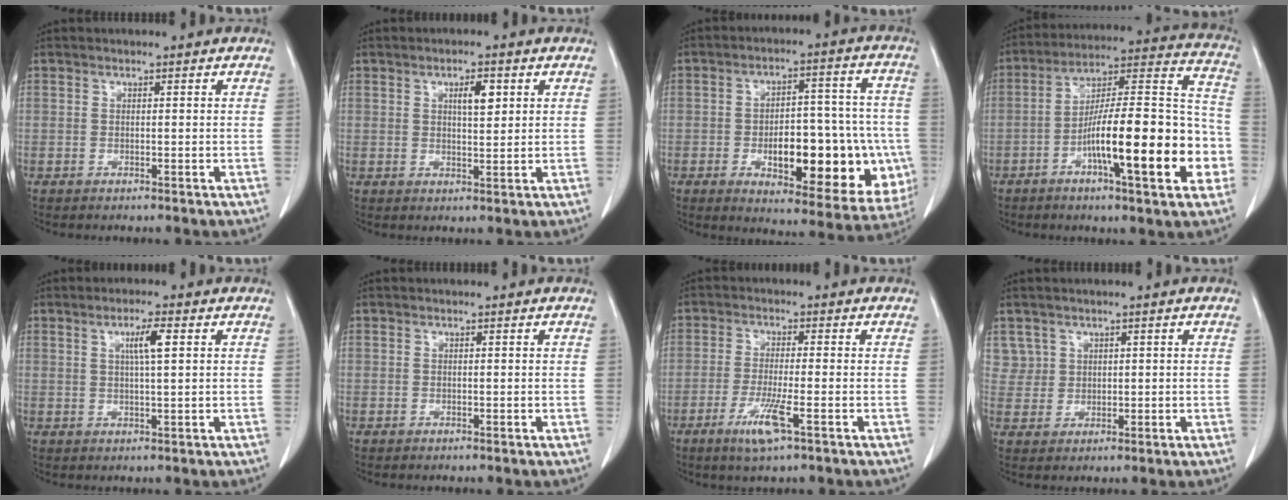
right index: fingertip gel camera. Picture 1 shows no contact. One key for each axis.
{"total": 3.6, "fx": 1.4, "fy": 1.1, "fz": 3.2, "tx": -0.052, "ty": 0.000, "tz": 0.023}
{"total": 20.4, "fx": -5.3, "fy": 7.8, "fz": 18.1, "tx": -0.181, "ty": 0.030, "tz": -0.047}
{"total": 21.2, "fx": -6.5, "fy": 3.7, "fz": 19.8, "tx": -0.275, "ty": 0.021, "tz": -0.098}
{"total": 3.8, "fx": 1.2, "fy": 0.1, "fz": 3.6, "tx": -0.062, "ty": 0.001, "tz": 0.019}
{"total": 0.0}
{"total": 6.0, "fx": -2.9, "fy": 0.1, "fz": 5.2, "tx": -0.103, "ty": -0.014, "tz": -0.053}
{"total": 3.6, "fx": 1.8, "fy": 3.1, "fz": -0.2, "tx": 0.019, "ty": 0.008, "tz": 0.033}